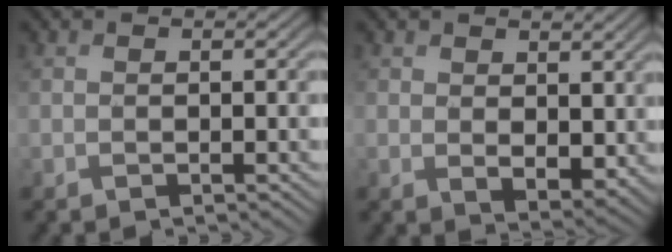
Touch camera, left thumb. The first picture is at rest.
{"total": 3.8, "force": [1.8, 2.3, 2.4], "torque": [-0.045, -0.015, 0.038]}